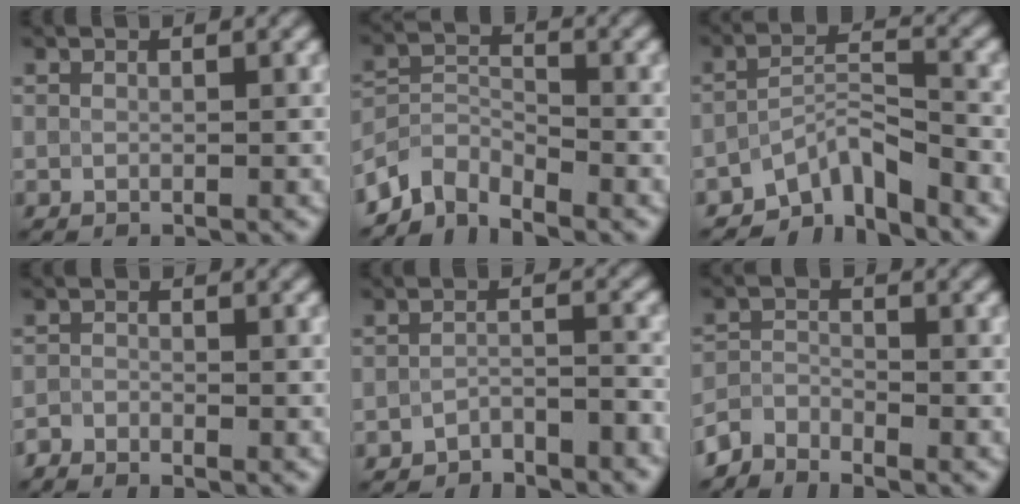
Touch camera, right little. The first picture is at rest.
{"total": 3.7, "force": [-3.4, 1.3, 0.8], "torque": [-0.010, 0.001, -0.081]}
{"total": 4.8, "force": [-4.0, 1.5, 2.3], "torque": [-0.027, 0.007, -0.077]}
{"total": 1.6, "force": [-1.5, 0.1, 0.3], "torque": [-0.009, -0.002, -0.036]}
{"total": 2.6, "force": [-2.4, 0.5, 0.7], "torque": [-0.015, 0.005, -0.047]}
{"total": 2.6, "force": [-2.5, 0.6, 0.3], "torque": [-0.006, 0.000, -0.063]}